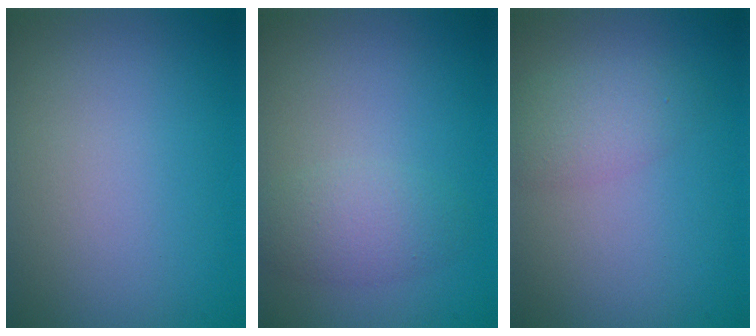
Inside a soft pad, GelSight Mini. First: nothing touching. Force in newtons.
{"total": 2.5, "press": 2.5, "slide": 0.1}
{"total": 2.4, "press": 2.4, "slide": 0.1}